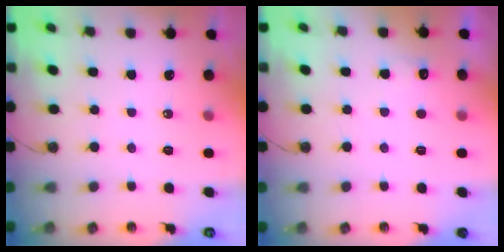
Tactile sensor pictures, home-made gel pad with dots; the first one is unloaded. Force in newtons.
{"total": 6.2, "press": 6.1, "slide": 1.2}